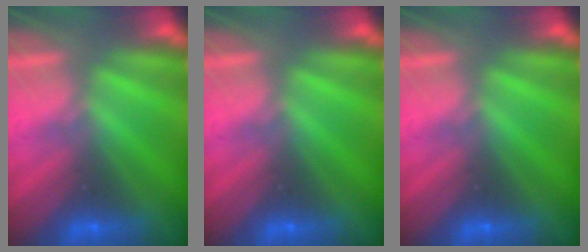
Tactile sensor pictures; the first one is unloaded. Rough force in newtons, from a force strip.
{"total": 0.0}
{"total": 0.0}